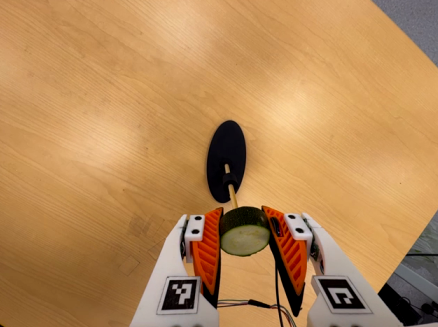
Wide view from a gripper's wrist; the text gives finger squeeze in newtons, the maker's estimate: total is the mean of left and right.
{"total": 11.5, "left": 12.1, "right": 11.0}